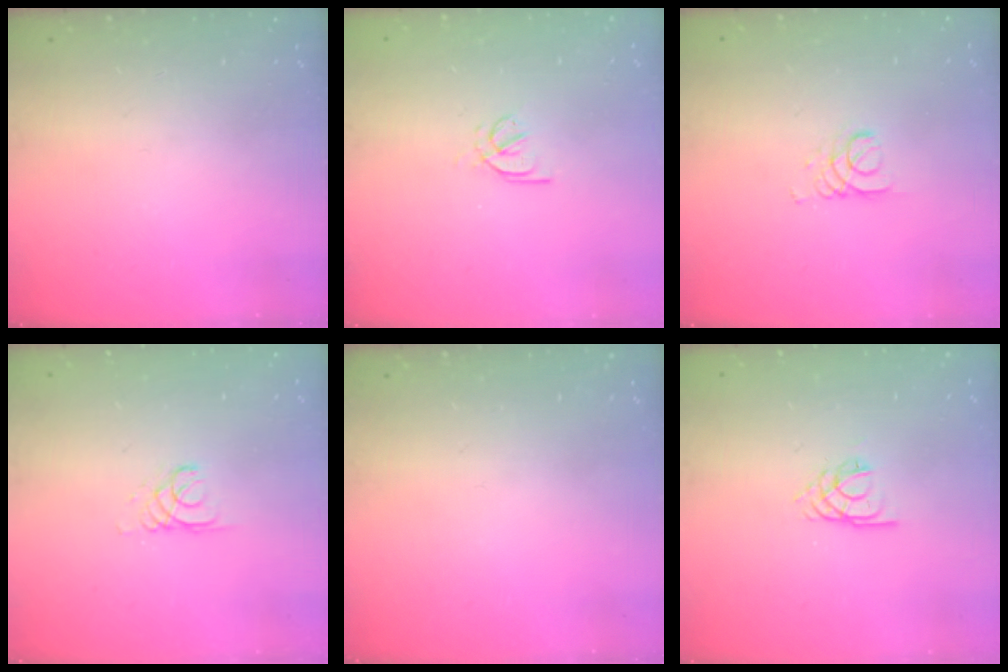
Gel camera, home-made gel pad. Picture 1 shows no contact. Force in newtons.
{"total": 1.7, "press": 1.6, "slide": 0.5}
{"total": 2.7, "press": 2.7, "slide": 0.3}
{"total": 1.3, "press": 1.3, "slide": 0.1}
{"total": 0.0}
{"total": 3.2, "press": 3.2, "slide": 0.5}